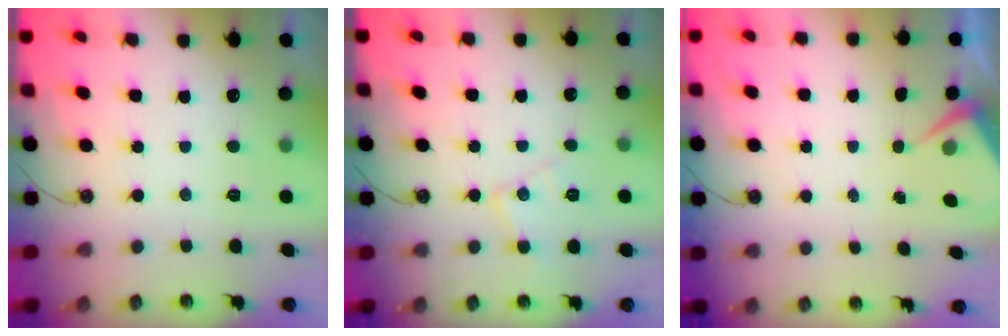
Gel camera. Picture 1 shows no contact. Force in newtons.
{"total": 10.0, "press": 10.0, "slide": 0.7}
{"total": 4.2, "press": 4.2, "slide": 0.6}